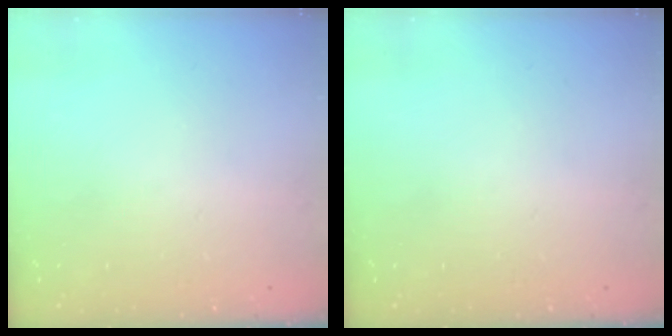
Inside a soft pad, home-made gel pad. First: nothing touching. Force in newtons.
{"total": 0.0}